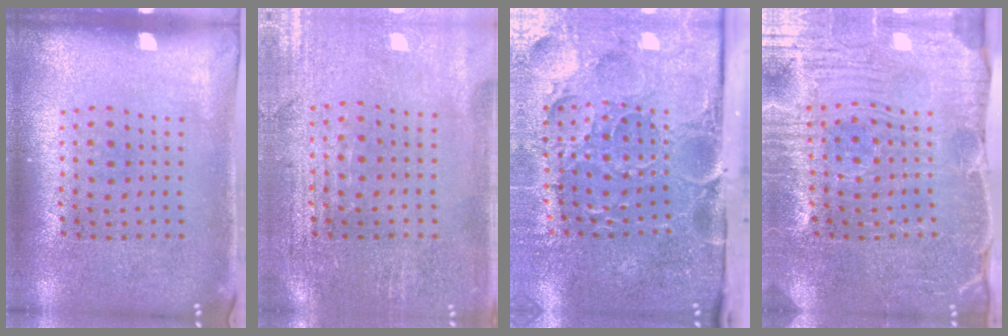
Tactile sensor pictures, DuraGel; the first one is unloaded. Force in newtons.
{"total": 0.6, "press": 0.5, "slide": 0.3}
{"total": 5.4, "press": 4.1, "slide": 3.5}
{"total": 3.9, "press": 3.9, "slide": 0.4}